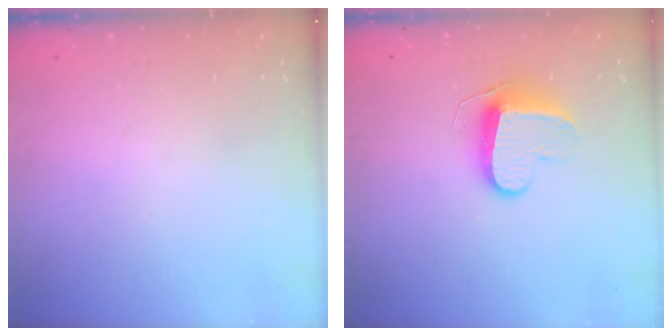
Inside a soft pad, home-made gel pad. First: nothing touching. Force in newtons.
{"total": 9.5, "press": 9.5, "slide": 0.0}